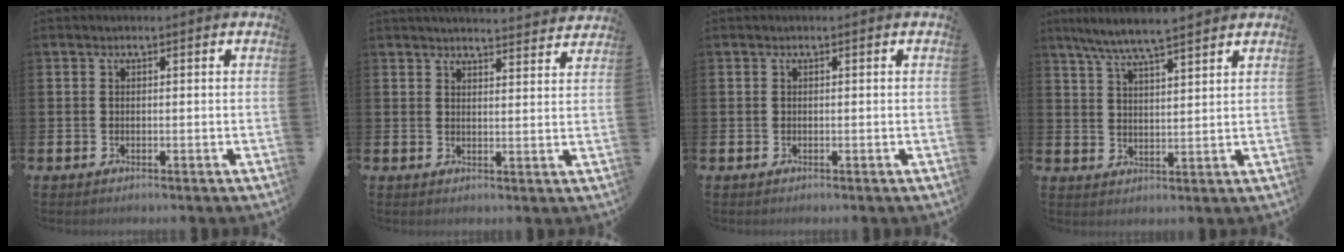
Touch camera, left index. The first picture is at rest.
{"total": 3.9, "force": [3.9, 0.0, 0.1], "torque": [0.001, -0.028, 0.069]}
{"total": 0.0}
{"total": 6.4, "force": [6.0, 0.1, 2.2], "torque": [-0.066, -0.020, 0.109]}